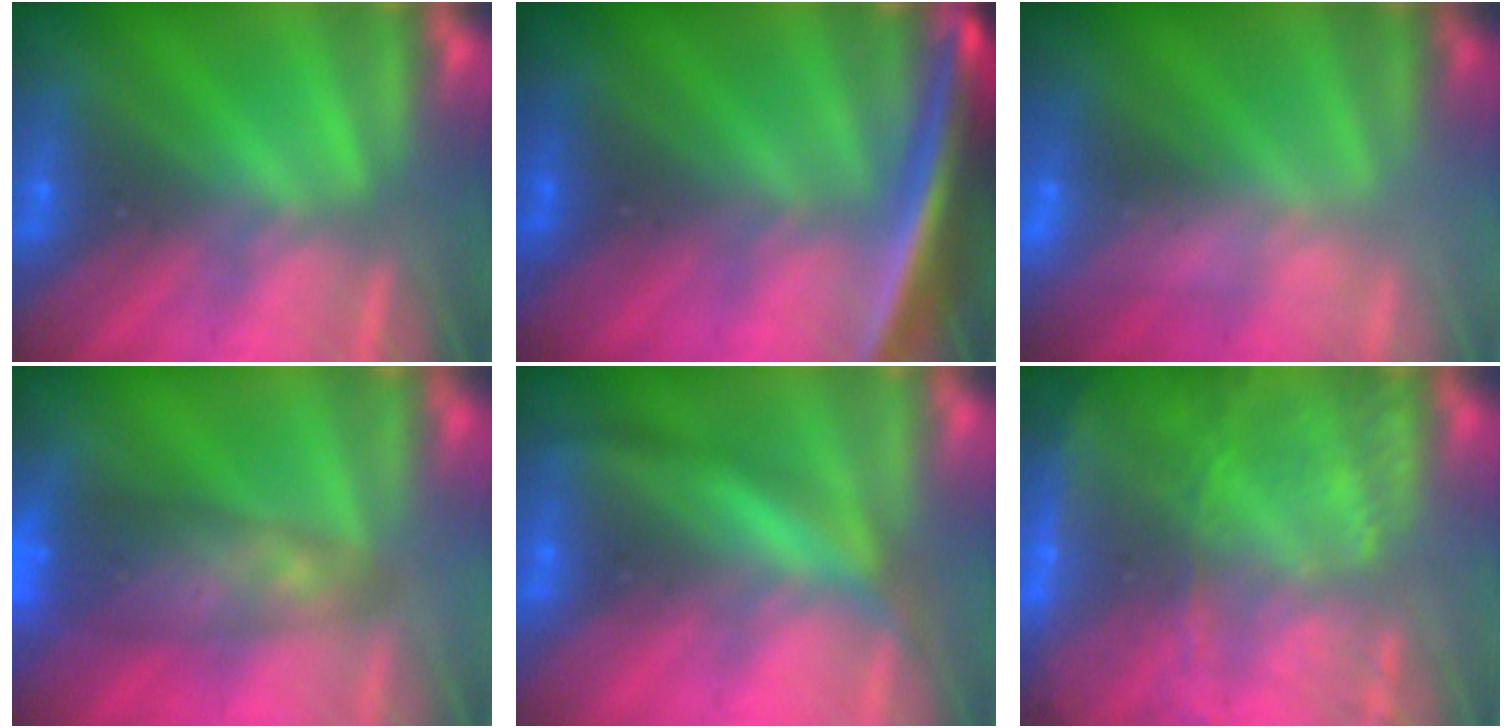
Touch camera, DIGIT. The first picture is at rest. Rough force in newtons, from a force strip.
{"total": 5.8}
{"total": 2.4}
{"total": 6.9}
{"total": 3.6}
{"total": 8.5}